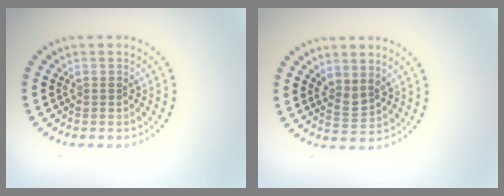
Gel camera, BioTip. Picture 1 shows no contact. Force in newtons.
{"total": 1.8, "press": 1.4, "slide": 1.2}